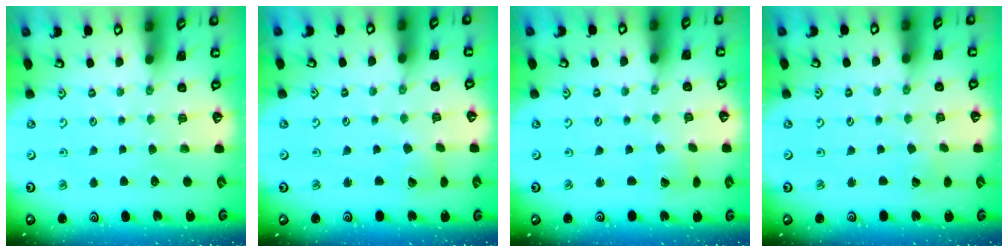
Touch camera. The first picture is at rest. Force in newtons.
{"total": 2.6, "press": 2.6, "slide": 0.3}
{"total": 0.8, "press": 0.8, "slide": 0.1}
{"total": 2.7, "press": 2.7, "slide": 0.2}